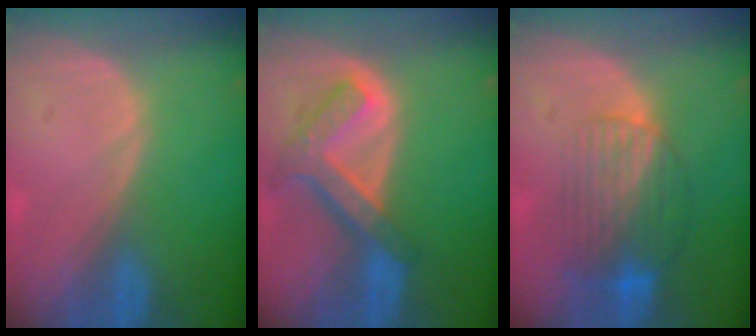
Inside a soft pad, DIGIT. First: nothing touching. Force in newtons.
{"total": 7.6, "press": 6.4, "slide": 4.0}
{"total": 8.5, "press": 7.2, "slide": 4.5}